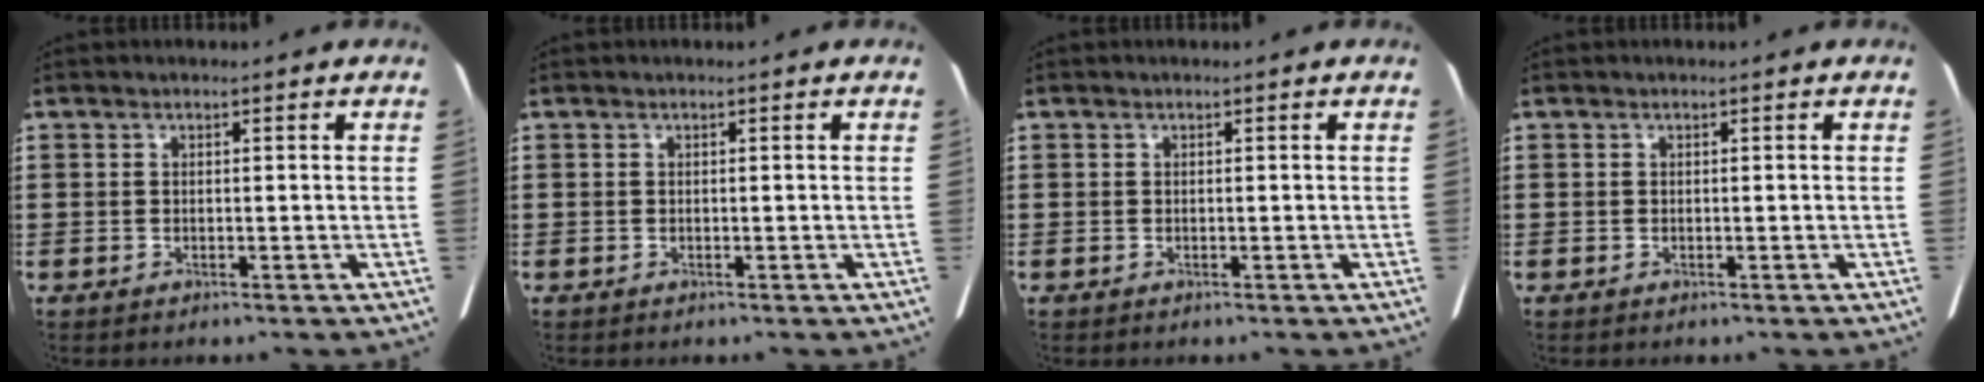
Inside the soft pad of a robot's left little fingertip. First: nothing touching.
{"total": 0.0}
{"total": 0.0}
{"total": 0.0}